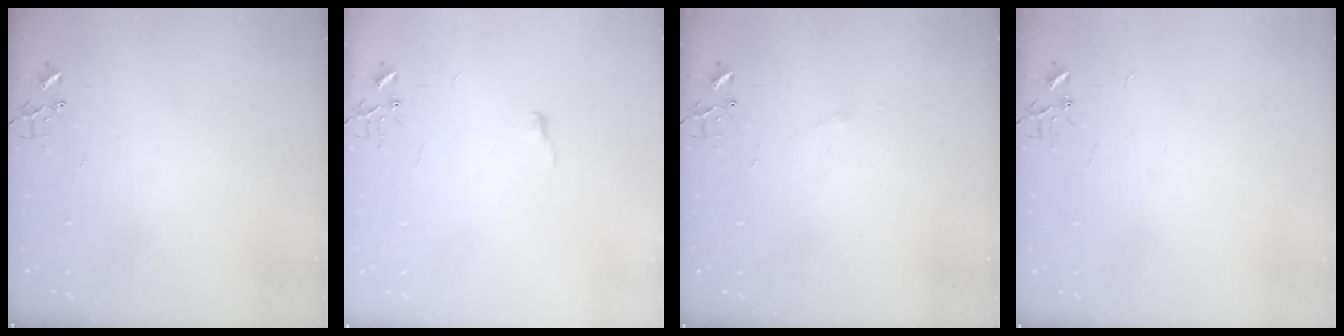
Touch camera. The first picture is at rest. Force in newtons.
{"total": 3.7, "press": 3.7, "slide": 0.3}
{"total": 3.3, "press": 3.2, "slide": 0.6}
{"total": 1.8, "press": 1.8, "slide": 0.2}